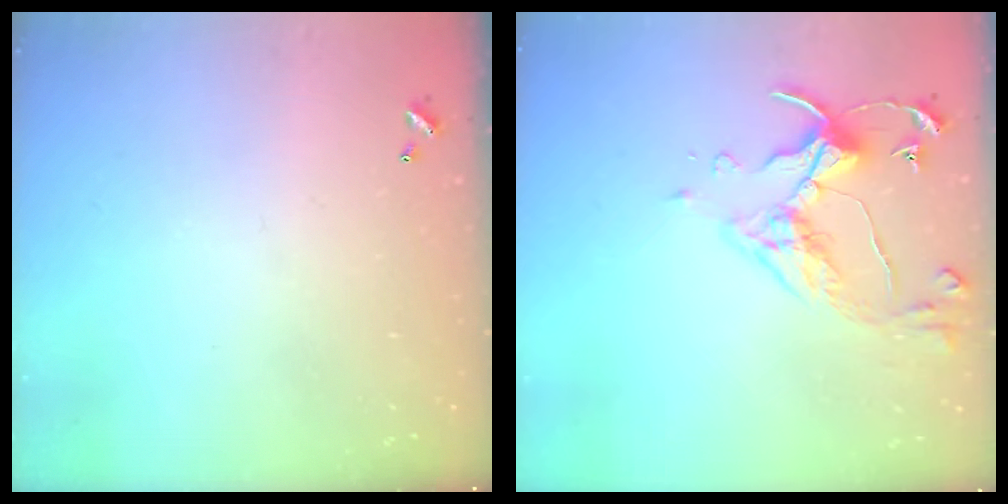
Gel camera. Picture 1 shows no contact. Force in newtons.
{"total": 5.3, "press": 5.2, "slide": 1.0}